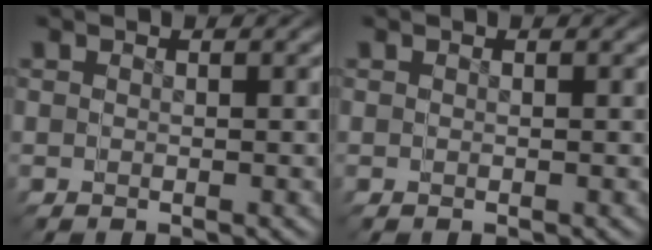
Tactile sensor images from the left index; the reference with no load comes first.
{"total": 0.0}